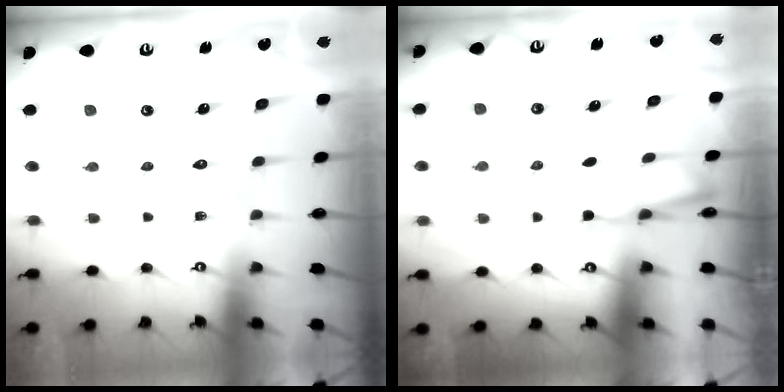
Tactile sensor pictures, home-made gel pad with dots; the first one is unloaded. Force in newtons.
{"total": 2.5, "press": 2.4, "slide": 0.4}